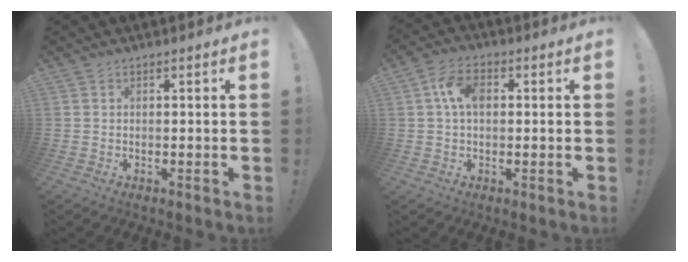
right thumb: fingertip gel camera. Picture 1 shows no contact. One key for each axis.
{"total": 7.6, "fx": 1.2, "fy": 5.0, "fz": 5.6, "tx": -0.098, "ty": 0.011, "tz": 0.021}